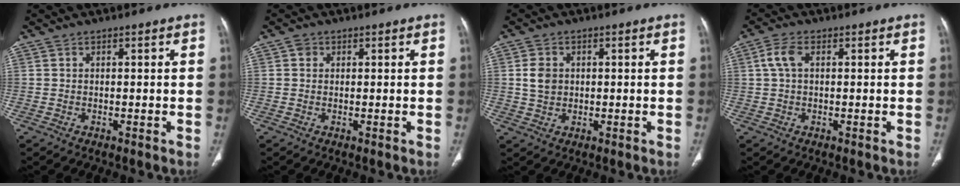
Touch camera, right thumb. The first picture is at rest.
{"total": 1.3, "force": [0.4, 1.2, 0.4], "torque": [0.002, 0.001, 0.003]}
{"total": 4.2, "force": [0.8, 3.4, 2.4], "torque": [-0.032, -0.001, 0.016]}
{"total": 3.8, "force": [0.8, 2.2, 3.0], "torque": [-0.071, 0.011, 0.014]}